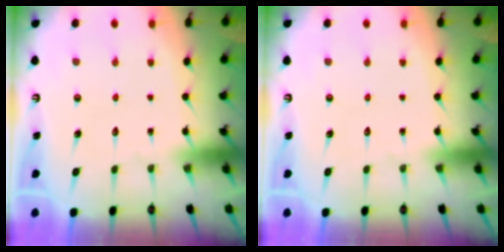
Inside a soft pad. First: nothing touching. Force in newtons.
{"total": 0.0}